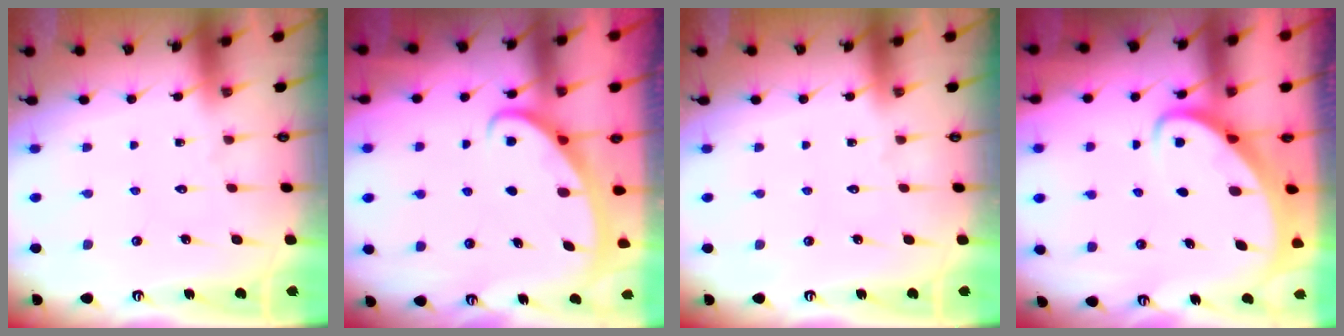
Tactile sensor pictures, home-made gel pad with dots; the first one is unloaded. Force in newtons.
{"total": 2.8, "press": 2.8, "slide": 0.4}
{"total": 0.0}
{"total": 3.5, "press": 3.4, "slide": 0.4}